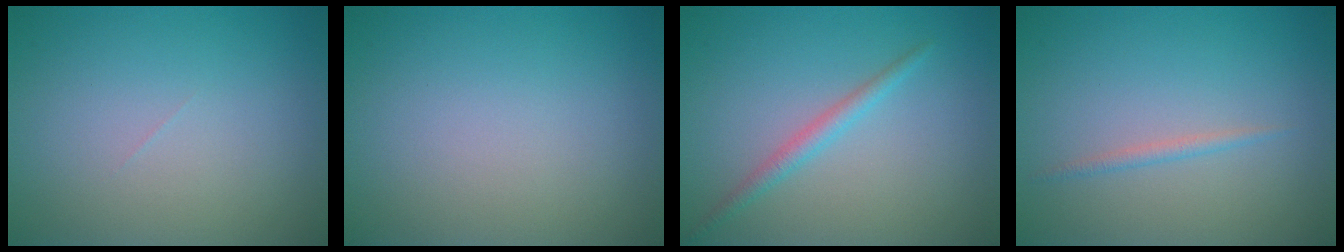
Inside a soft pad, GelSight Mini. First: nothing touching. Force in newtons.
{"total": 0.0}
{"total": 1.6, "press": 1.6, "slide": 0.1}
{"total": 0.8, "press": 0.8, "slide": 0.0}